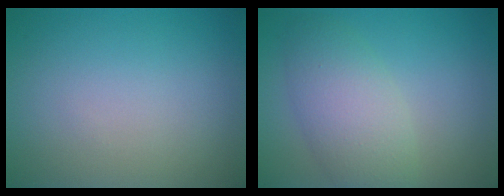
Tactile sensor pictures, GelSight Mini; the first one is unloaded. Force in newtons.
{"total": 3.7, "press": 3.7, "slide": 0.3}